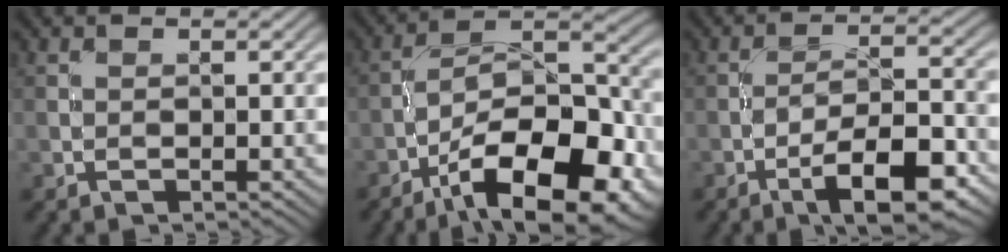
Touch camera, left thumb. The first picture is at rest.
{"total": 17.0, "force": [-9.3, 6.9, 12.4], "torque": [-0.184, -0.005, -0.153]}
{"total": 10.4, "force": [-5.9, 2.9, 8.0], "torque": [-0.125, 0.005, -0.097]}